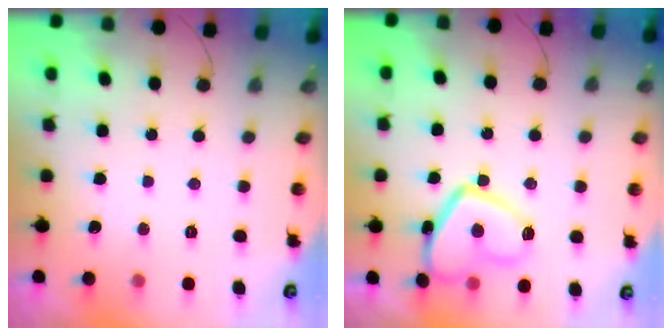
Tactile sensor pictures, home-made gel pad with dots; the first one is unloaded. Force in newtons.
{"total": 10.9, "press": 10.9, "slide": 0.8}